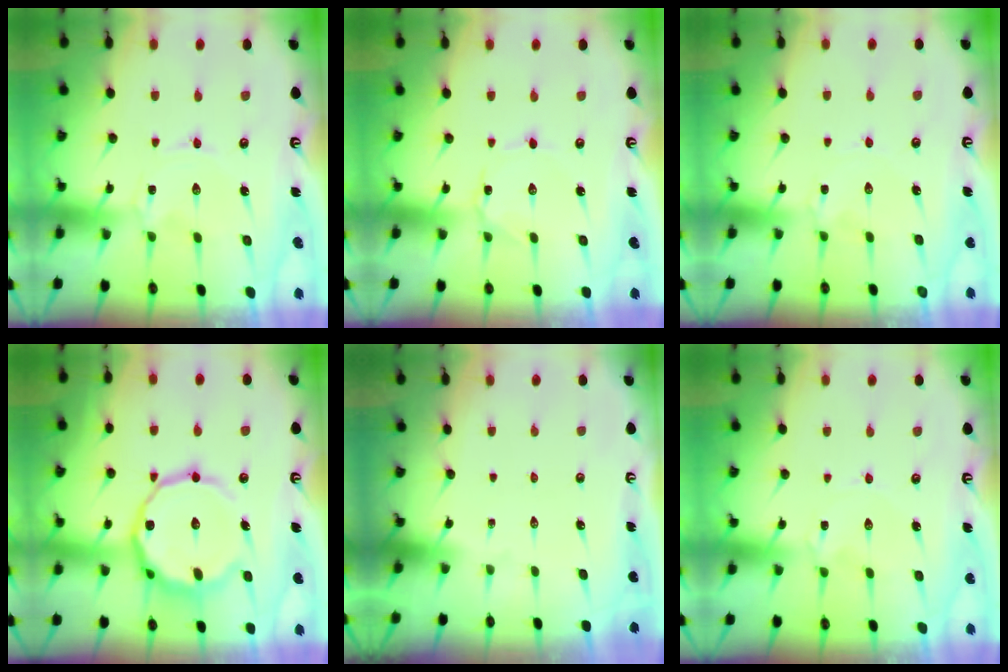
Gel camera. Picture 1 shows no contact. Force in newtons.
{"total": 1.0, "press": 1.0, "slide": 0.1}
{"total": 1.8, "press": 1.7, "slide": 0.3}
{"total": 14.0, "press": 13.9, "slide": 1.5}
{"total": 0.0}
{"total": 0.7, "press": 0.6, "slide": 0.3}